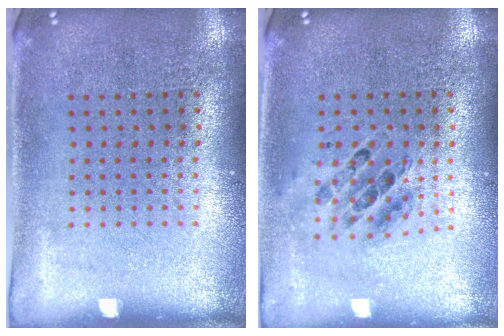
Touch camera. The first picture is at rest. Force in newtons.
{"total": 0.7, "press": 0.7, "slide": 0.2}